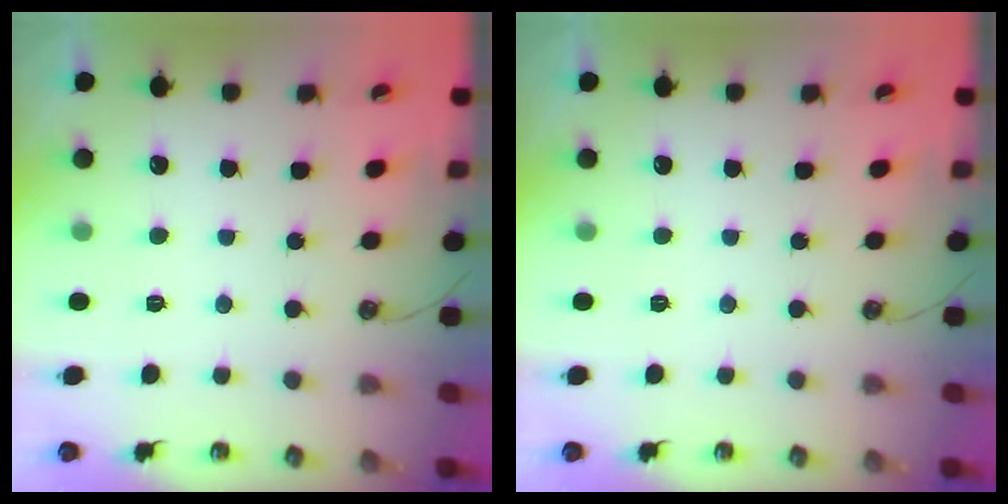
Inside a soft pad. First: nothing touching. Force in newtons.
{"total": 0.0}